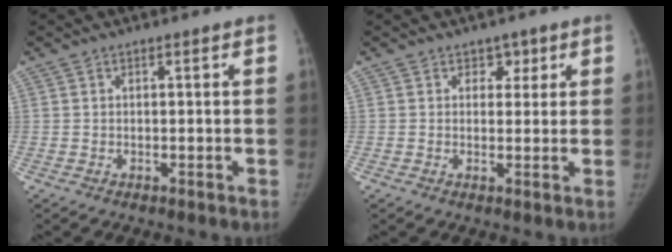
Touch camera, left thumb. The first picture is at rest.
{"total": 2.7, "force": [1.5, 2.1, 0.8], "torque": [0.016, -0.006, 0.016]}